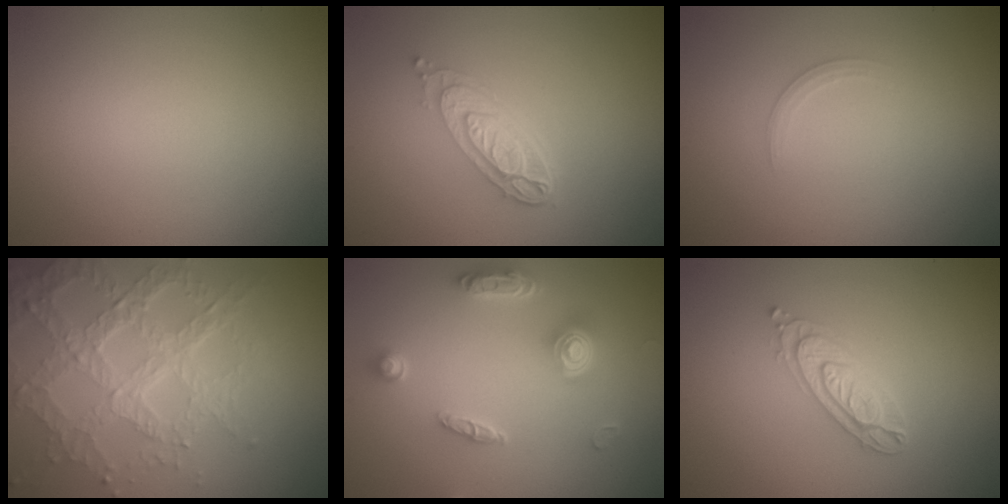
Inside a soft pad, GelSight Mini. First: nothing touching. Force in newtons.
{"total": 4.0, "press": 2.9, "slide": 2.7}
{"total": 1.0, "press": 1.0, "slide": 0.0}
{"total": 7.0, "press": 5.2, "slide": 4.7}
{"total": 4.5, "press": 3.6, "slide": 2.7}
{"total": 2.6, "press": 2.5, "slide": 0.5}